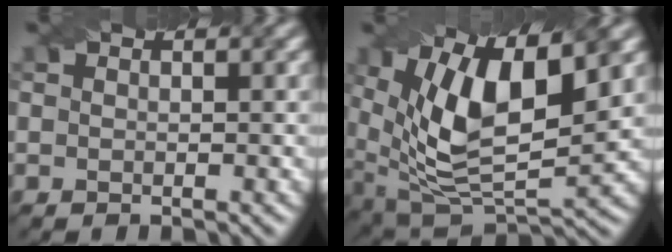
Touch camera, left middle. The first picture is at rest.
{"total": 12.2, "force": [3.8, 5.6, 10.2], "torque": [-0.186, -0.003, 0.071]}